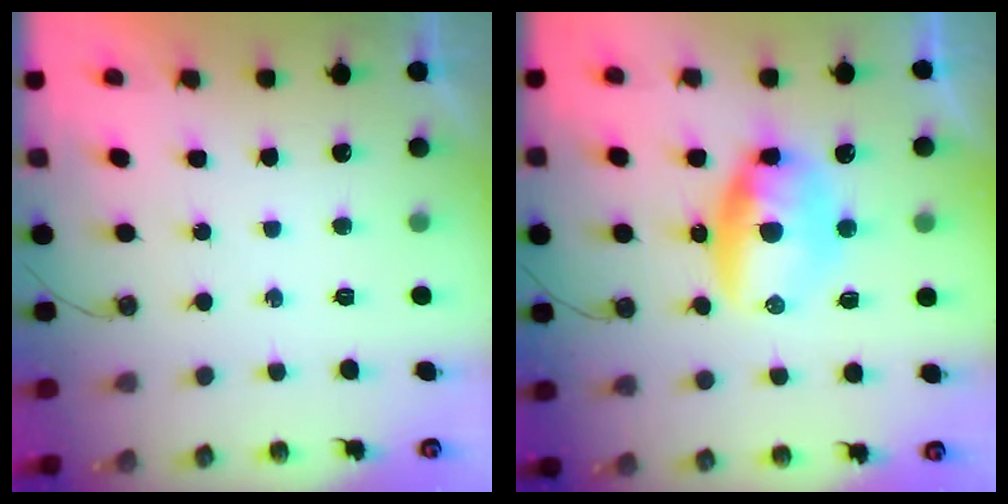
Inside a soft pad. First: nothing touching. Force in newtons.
{"total": 11.4, "press": 11.1, "slide": 2.8}